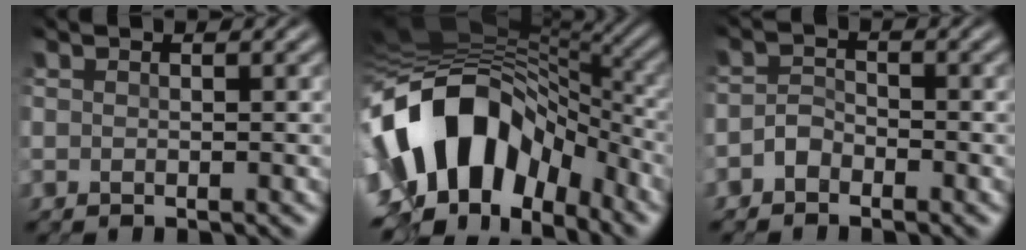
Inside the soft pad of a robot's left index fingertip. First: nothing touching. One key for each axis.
{"total": 15.8, "fx": -3.3, "fy": 10.5, "fz": 11.4, "tx": -0.223, "ty": -0.003, "tz": -0.047}
{"total": 1.5, "fx": -1.1, "fy": 0.8, "fz": 0.6, "tx": -0.015, "ty": 0.013, "tz": -0.024}